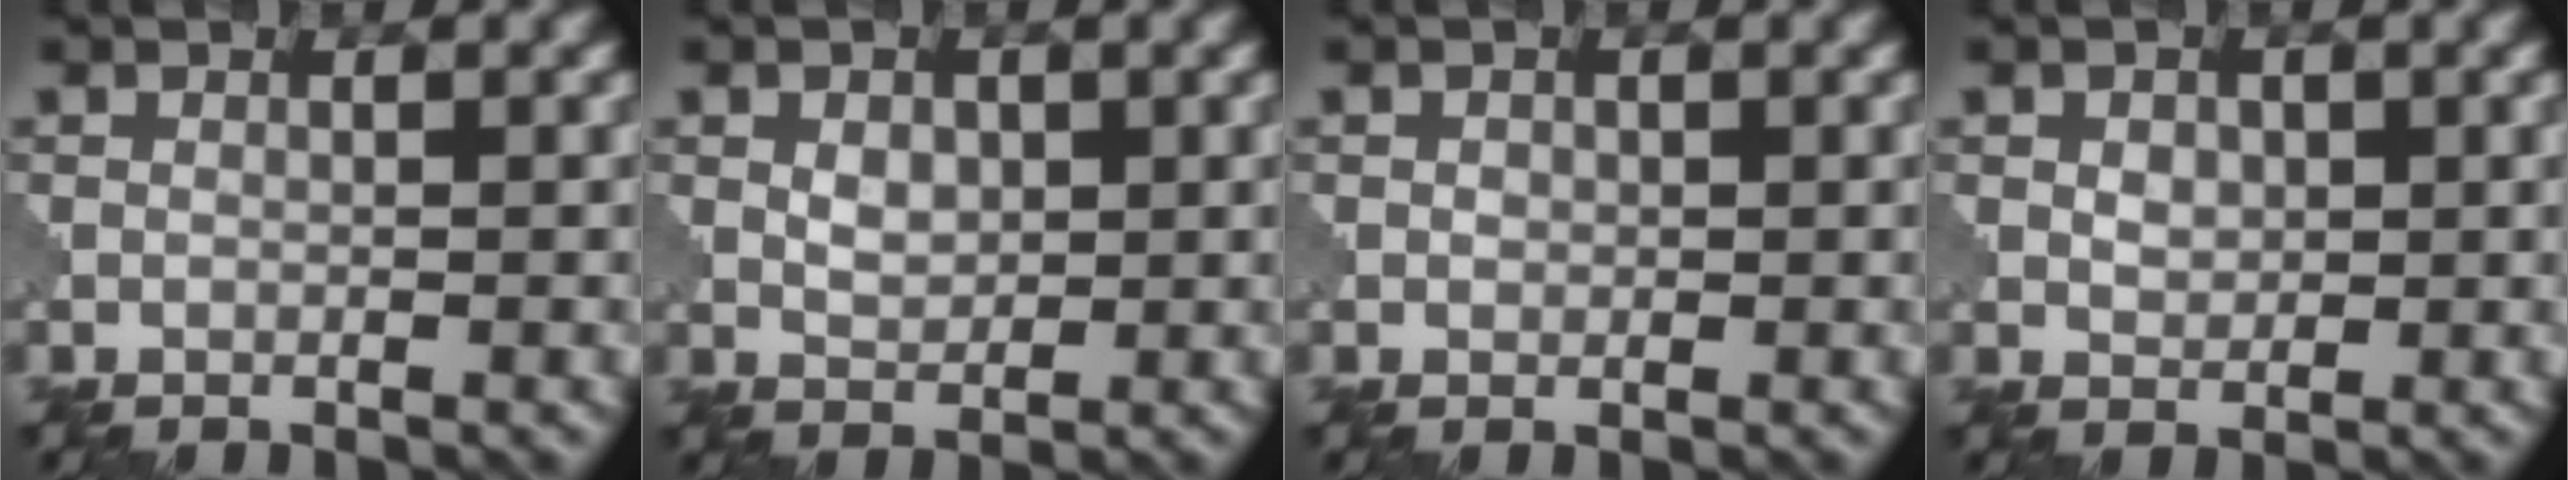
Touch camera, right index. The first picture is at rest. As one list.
[{"total": 2.0, "force": [0.4, 1.4, 1.4], "torque": [-0.025, 0.000, 0.008]}, {"total": 0.7, "force": [0.1, 0.6, 0.3], "torque": [-0.004, -0.001, 0.000]}, {"total": 1.7, "force": [0.4, 1.3, 1.0], "torque": [-0.018, -0.001, 0.007]}]